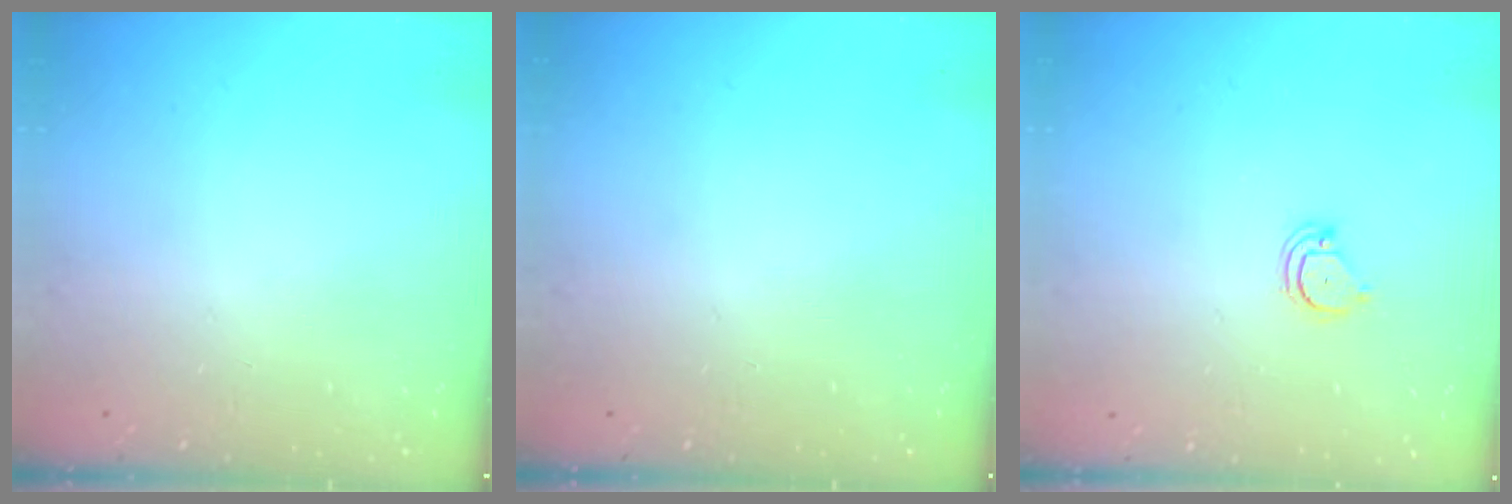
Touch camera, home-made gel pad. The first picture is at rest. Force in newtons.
{"total": 0.0}
{"total": 2.6, "press": 2.6, "slide": 0.2}